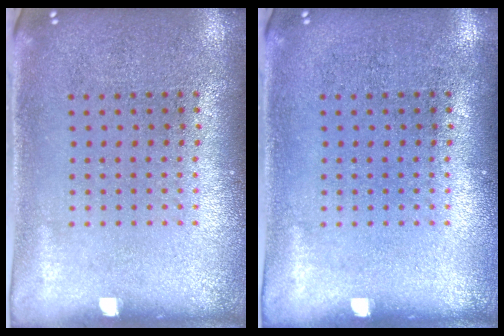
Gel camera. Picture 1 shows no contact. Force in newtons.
{"total": 0.0}